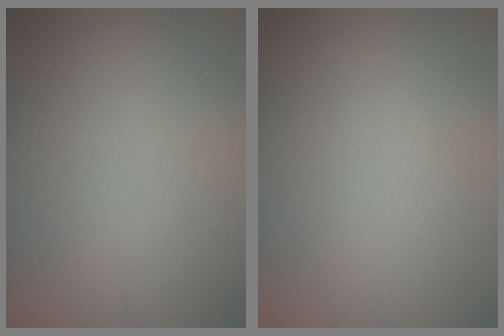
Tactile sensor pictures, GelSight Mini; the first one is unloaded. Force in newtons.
{"total": 0.0}